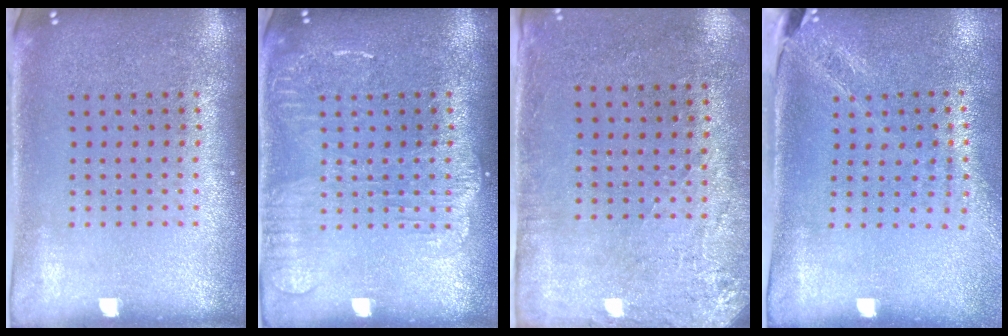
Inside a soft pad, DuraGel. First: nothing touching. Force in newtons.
{"total": 2.2, "press": 2.2, "slide": 0.3}
{"total": 2.8, "press": 2.2, "slide": 1.6}
{"total": 1.9, "press": 1.6, "slide": 1.0}